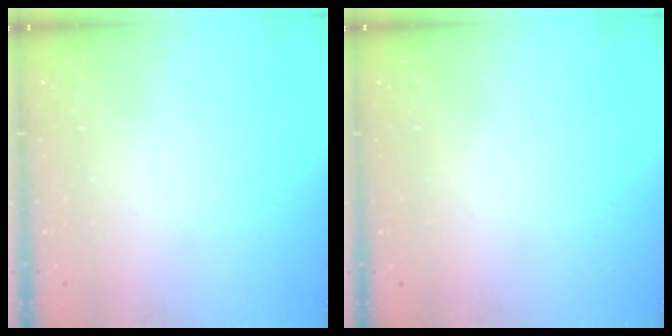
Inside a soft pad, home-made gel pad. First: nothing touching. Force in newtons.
{"total": 0.0}